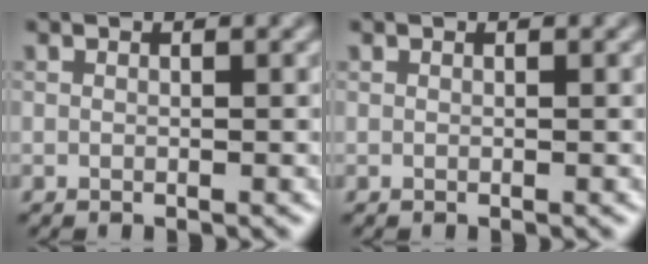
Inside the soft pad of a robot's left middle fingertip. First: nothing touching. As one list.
[{"total": 0.0}]